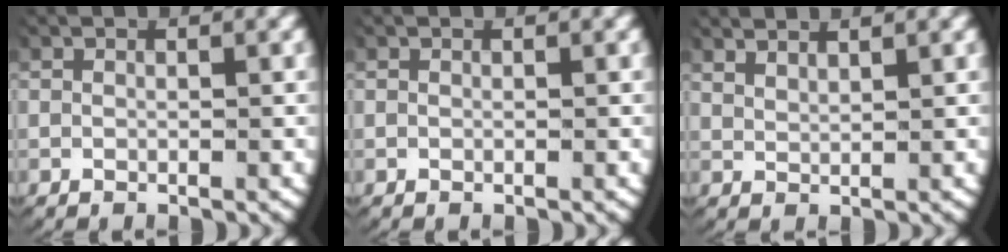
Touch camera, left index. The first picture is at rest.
{"total": 0.0}
{"total": 2.3, "force": [2.3, 0.0, 0.3], "torque": [-0.013, -0.002, 0.047]}